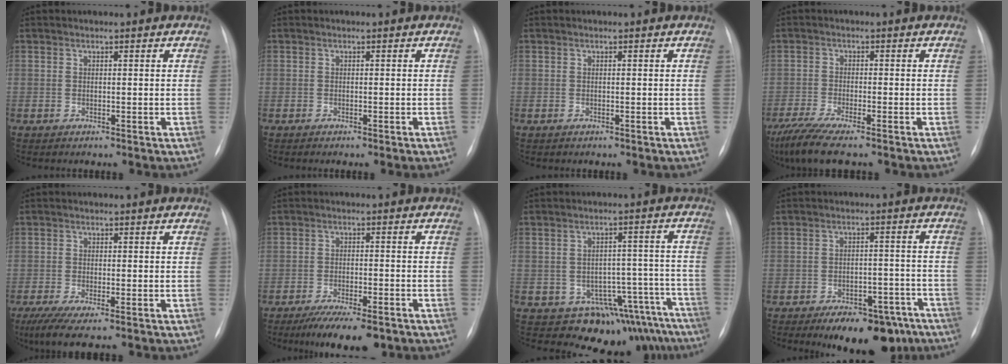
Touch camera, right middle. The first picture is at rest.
{"total": 1.4, "force": [-1.1, -0.3, 0.9], "torque": [-0.011, 0.001, -0.011]}
{"total": 0.0}
{"total": 7.9, "force": [-6.3, 0.5, 4.9], "torque": [-0.095, -0.023, -0.107]}
{"total": 5.6, "force": [-3.6, 0.9, 4.2], "torque": [-0.079, -0.019, -0.060]}
{"total": 9.4, "force": [-7.0, 2.2, 5.9], "torque": [-0.086, -0.016, -0.103]}
{"total": 13.9, "force": [-11.8, 7.3, 1.2], "torque": [0.020, 0.062, -0.136]}
{"total": 12.5, "force": [-9.3, 5.4, 6.4], "torque": [-0.067, 0.021, -0.130]}